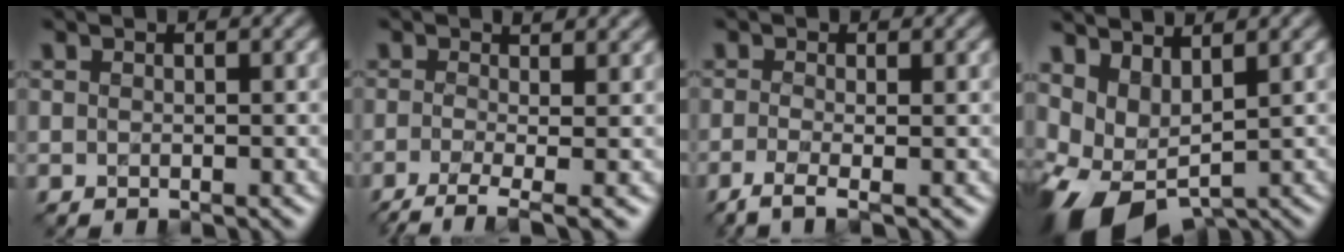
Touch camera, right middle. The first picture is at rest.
{"total": 5.4, "force": [-1.6, 1.7, 4.8], "torque": [-0.071, 0.001, -0.037]}
{"total": 2.2, "force": [-1.0, 0.6, 1.9], "torque": [-0.037, -0.004, -0.033]}
{"total": 6.3, "force": [0.4, 3.7, 5.1], "torque": [-0.111, -0.007, 0.013]}